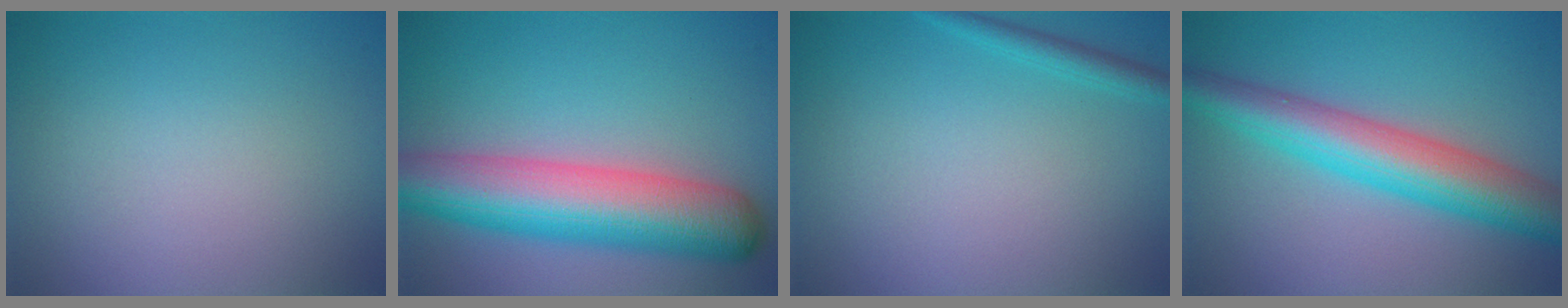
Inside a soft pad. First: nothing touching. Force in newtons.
{"total": 9.0, "press": 9.0, "slide": 0.4}
{"total": 1.5, "press": 1.5, "slide": 0.1}
{"total": 7.3, "press": 7.3, "slide": 0.2}